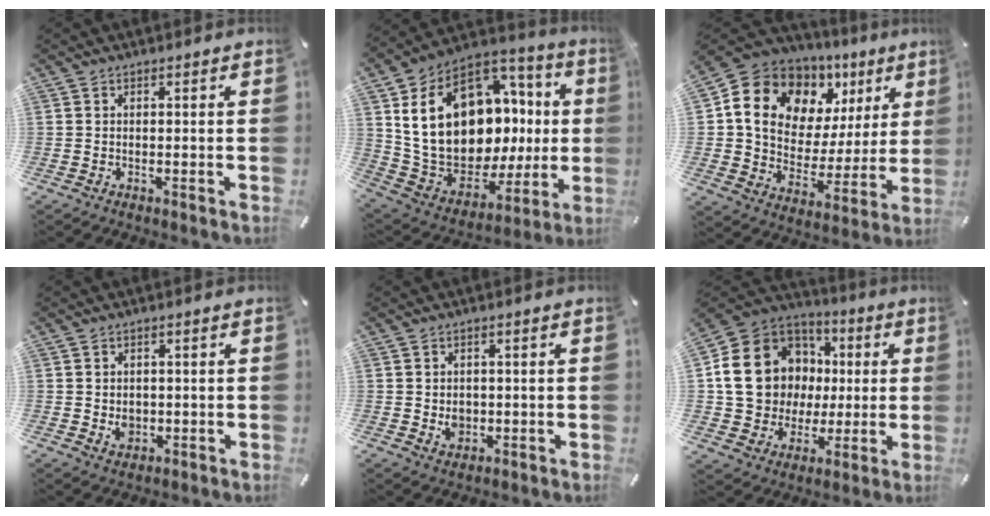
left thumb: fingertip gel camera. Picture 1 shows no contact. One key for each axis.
{"total": 26.6, "fx": 5.8, "fy": 18.3, "fz": 18.4, "tx": -0.345, "ty": -0.049, "tz": 0.138}
{"total": 14.6, "fx": 7.2, "fy": 11.2, "fz": 5.9, "tx": -0.091, "ty": -0.050, "tz": 0.129}
{"total": 3.1, "fx": -0.1, "fy": 2.8, "fz": 1.3, "tx": -0.008, "ty": -0.002, "tz": -0.004}
{"total": 3.5, "fx": -0.2, "fy": 3.1, "fz": 1.6, "tx": -0.013, "ty": -0.003, "tz": -0.005}
{"total": 18.4, "fx": 2.6, "fy": 16.4, "fz": 7.8, "tx": -0.144, "ty": -0.009, "tz": 0.075}